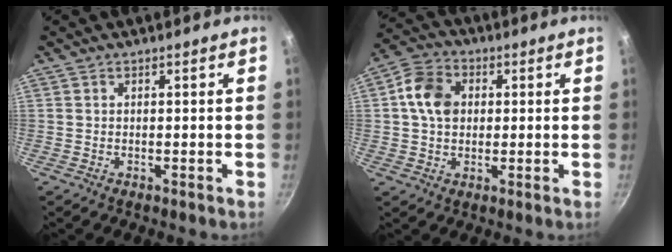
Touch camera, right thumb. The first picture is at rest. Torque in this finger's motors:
{"motor_torque": [0.36, 1.41, 0.62, -0.80, 0.03]}